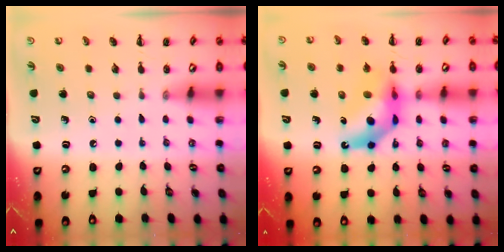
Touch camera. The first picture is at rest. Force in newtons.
{"total": 11.4, "press": 10.9, "slide": 3.4}